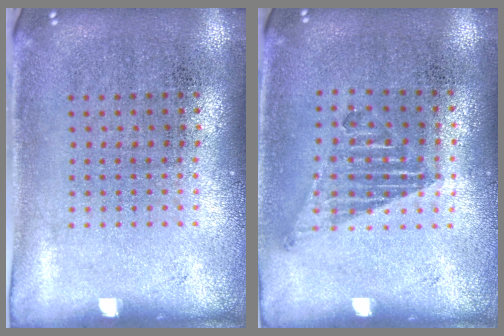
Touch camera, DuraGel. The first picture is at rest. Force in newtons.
{"total": 1.0, "press": 0.9, "slide": 0.4}